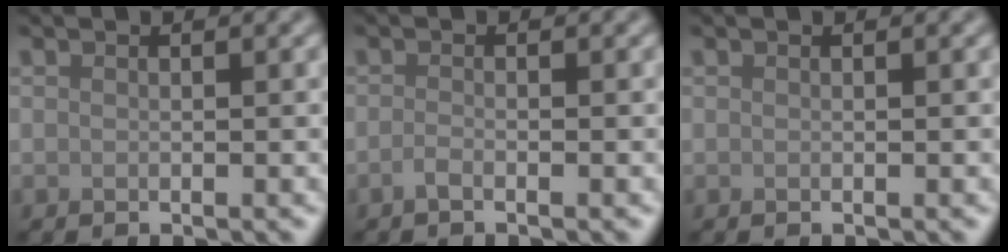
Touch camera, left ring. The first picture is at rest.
{"total": 0.8, "force": [-0.6, 0.2, 0.6], "torque": [-0.011, 0.000, -0.012]}
{"total": 0.0}